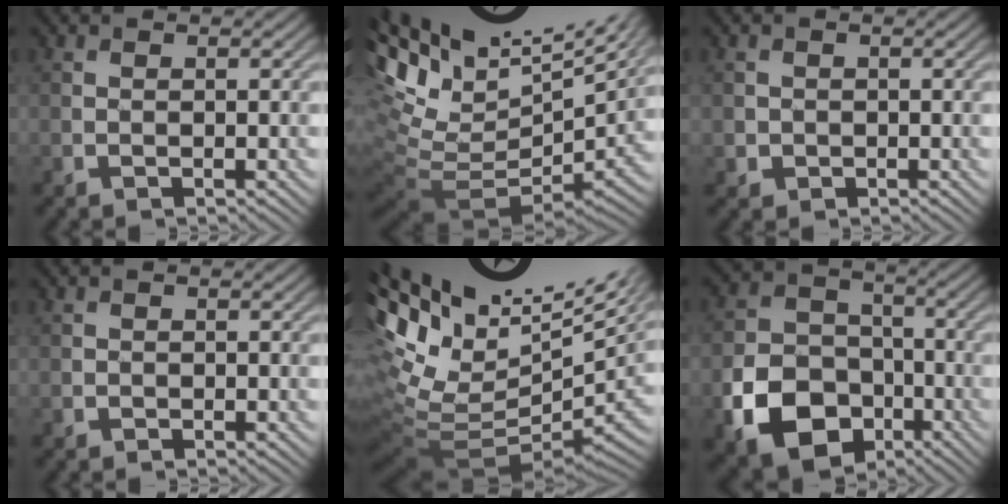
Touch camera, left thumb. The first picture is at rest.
{"total": 14.8, "force": [7.1, 7.1, 10.9], "torque": [-0.204, 0.018, 0.171]}
{"total": 1.5, "force": [-0.2, 1.5, 0.2], "torque": [0.002, -0.008, -0.005]}
{"total": 0.5, "force": [-0.2, 0.5, 0.0], "torque": [0.002, -0.004, -0.005]}
{"total": 16.1, "force": [4.8, 8.3, 13.0], "torque": [-0.234, -0.012, 0.151]}
{"total": 12.4, "force": [-5.4, 9.2, 6.2], "torque": [-0.147, -0.034, -0.105]}